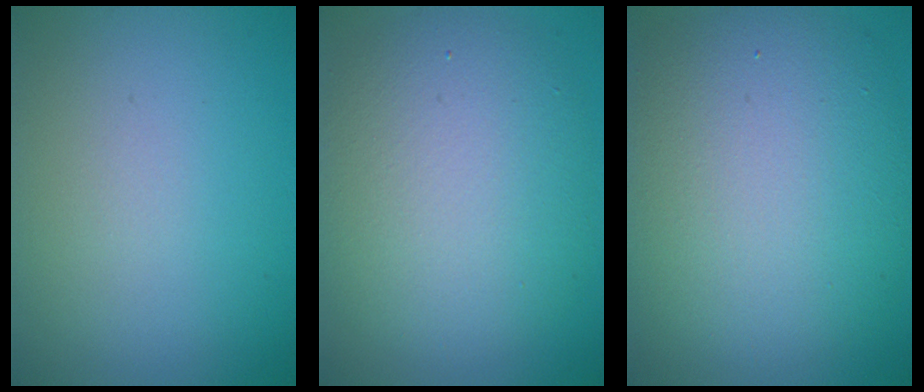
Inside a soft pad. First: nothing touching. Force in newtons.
{"total": 8.7, "press": 8.7, "slide": 0.7}
{"total": 11.3, "press": 11.3, "slide": 0.6}